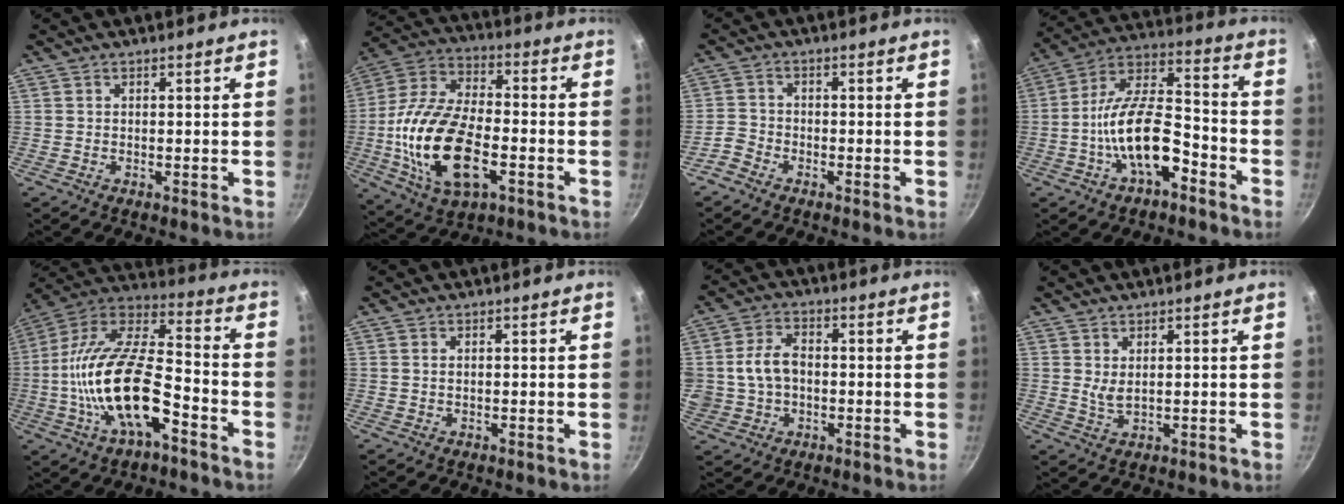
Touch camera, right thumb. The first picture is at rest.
{"total": 21.1, "force": [-4.8, 10.9, 17.4], "torque": [-0.336, 0.022, -0.093]}
{"total": 2.9, "force": [-2.2, 1.7, 0.9], "torque": [-0.021, 0.022, -0.052]}
{"total": 16.1, "force": [-6.3, 7.3, 12.9], "torque": [-0.206, 0.056, -0.122]}
{"total": 21.9, "force": [-7.0, 9.3, 18.5], "torque": [-0.341, 0.046, -0.145]}
{"total": 0.7, "force": [0.2, 0.4, 0.6], "torque": [-0.011, 0.001, 0.003]}
{"total": 9.8, "force": [0.0, 7.4, 6.5], "torque": [-0.120, 0.023, 0.001]}
{"total": 2.5, "force": [0.9, 1.1, 2.1], "torque": [-0.037, -0.012, 0.020]}